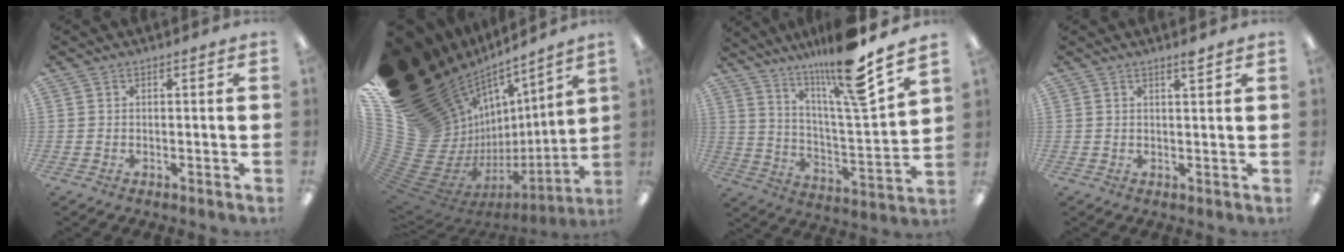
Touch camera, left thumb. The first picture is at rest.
{"total": 29.0, "force": [12.4, 19.1, 17.9], "torque": [-0.218, -0.177, 0.333]}
{"total": 18.2, "force": [14.4, 1.1, 11.2], "torque": [-0.198, -0.093, 0.226]}
{"total": 2.1, "force": [1.8, 0.0, 1.2], "torque": [-0.018, -0.004, 0.029]}